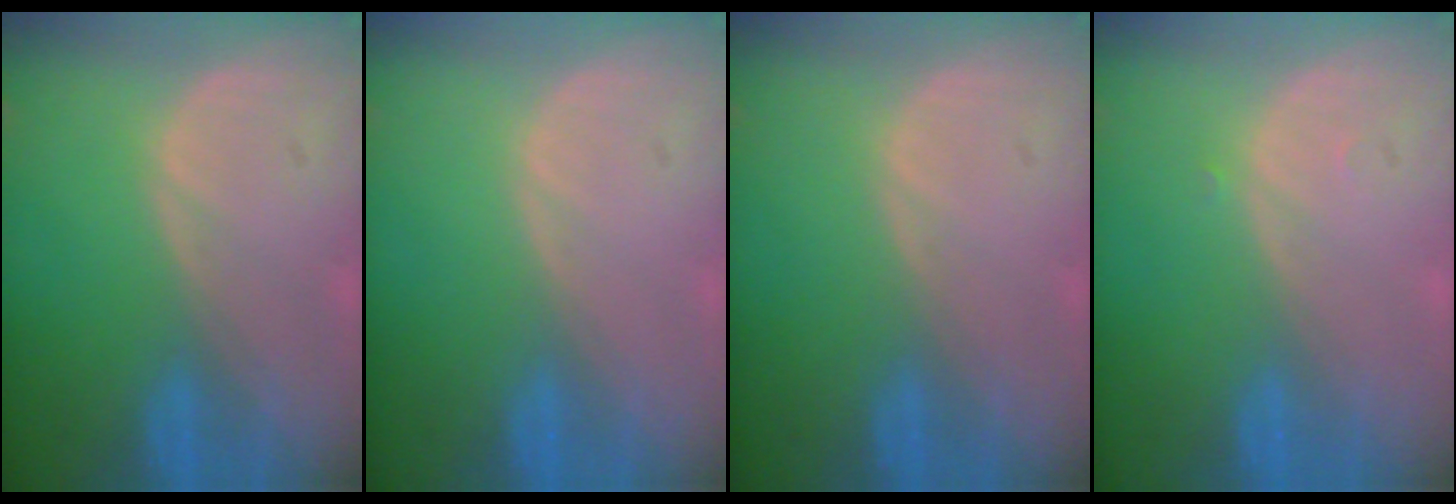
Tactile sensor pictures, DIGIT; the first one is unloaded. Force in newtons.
{"total": 0.0}
{"total": 0.0}
{"total": 0.5, "press": 0.4, "slide": 0.3}